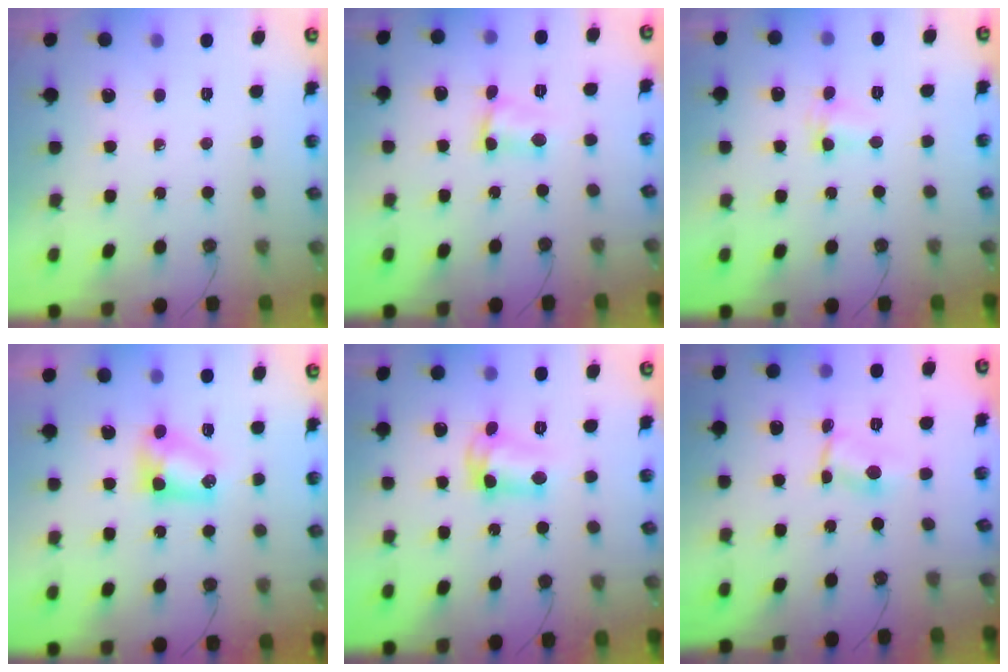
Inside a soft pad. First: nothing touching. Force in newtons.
{"total": 4.1, "press": 2.5, "slide": 3.2}
{"total": 2.1, "press": 2.0, "slide": 0.5}
{"total": 6.2, "press": 6.2, "slide": 0.6}
{"total": 8.7, "press": 8.6, "slide": 0.6}
{"total": 1.0, "press": 1.0, "slide": 0.1}